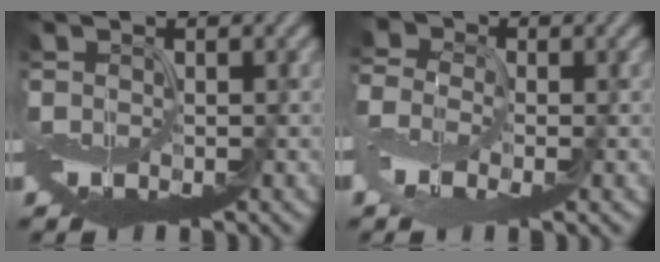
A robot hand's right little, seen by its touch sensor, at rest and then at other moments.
{"total": 4.5, "force": [-1.3, 3.1, 3.0], "torque": [-0.090, -0.005, -0.029]}